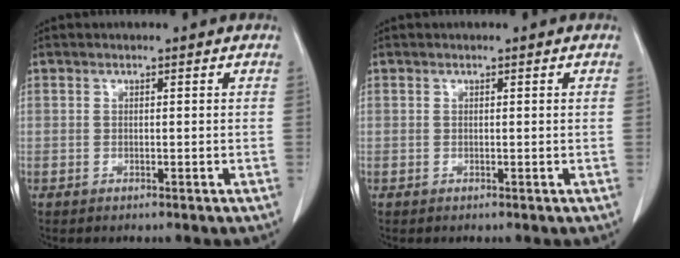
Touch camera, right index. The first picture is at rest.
{"total": 0.0}